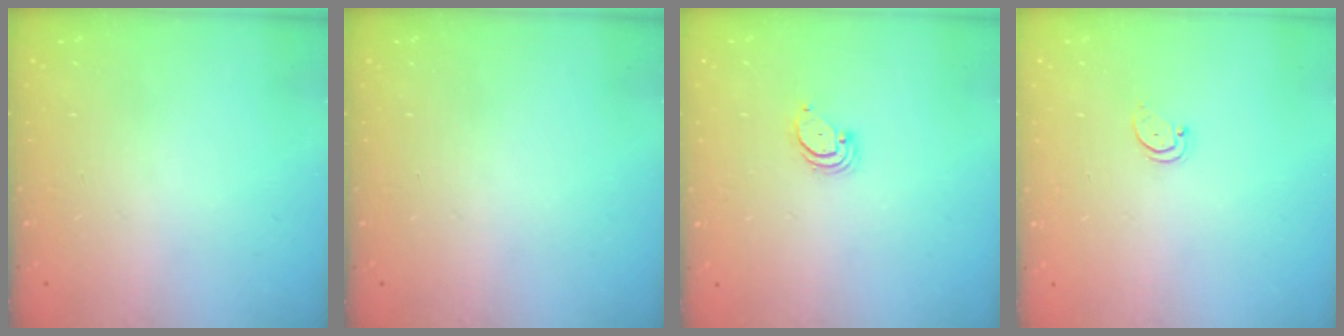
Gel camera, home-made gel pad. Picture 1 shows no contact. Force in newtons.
{"total": 0.0}
{"total": 2.2, "press": 2.2, "slide": 0.3}
{"total": 1.5, "press": 1.5, "slide": 0.3}